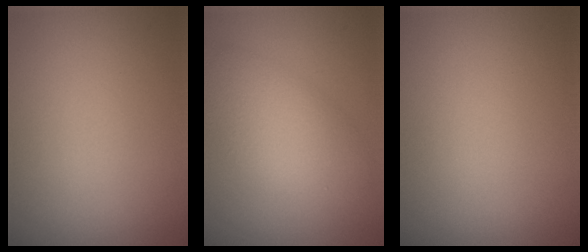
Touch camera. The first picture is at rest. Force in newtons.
{"total": 5.2, "press": 5.2, "slide": 0.3}
{"total": 0.0}